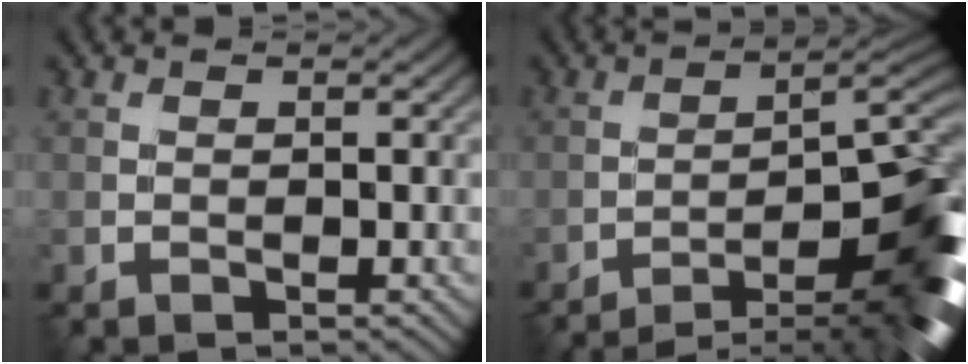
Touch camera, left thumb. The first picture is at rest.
{"total": 13.7, "force": [-8.8, 3.2, 10.0], "torque": [-0.137, 0.003, -0.125]}